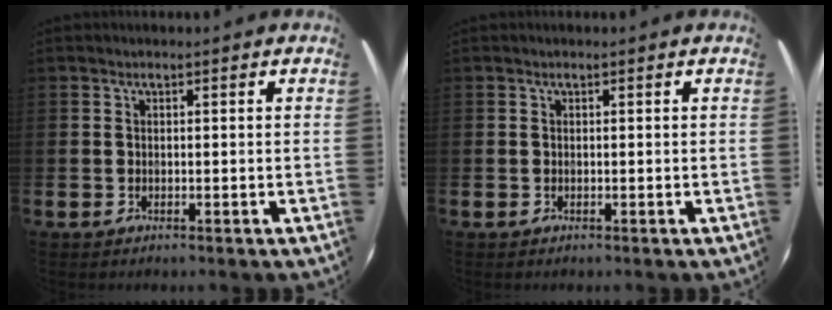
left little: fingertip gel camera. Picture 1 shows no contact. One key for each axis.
{"total": 0.0}